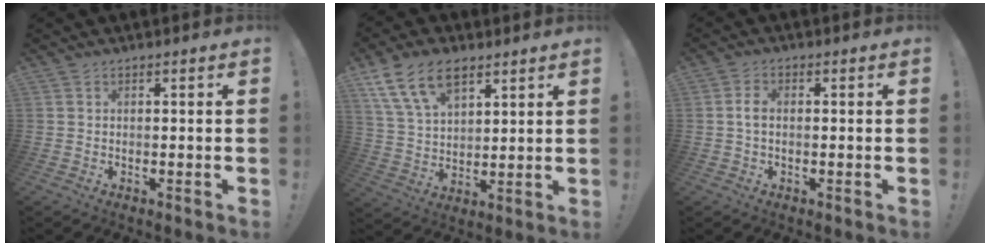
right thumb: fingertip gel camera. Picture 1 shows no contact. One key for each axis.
{"total": 14.3, "fx": 8.3, "fy": 8.3, "fz": 8.1, "tx": -0.151, "ty": -0.028, "tz": 0.159}
{"total": 2.8, "fx": -0.2, "fy": 1.4, "fz": 2.4, "tx": -0.039, "ty": 0.005, "tz": -0.003}